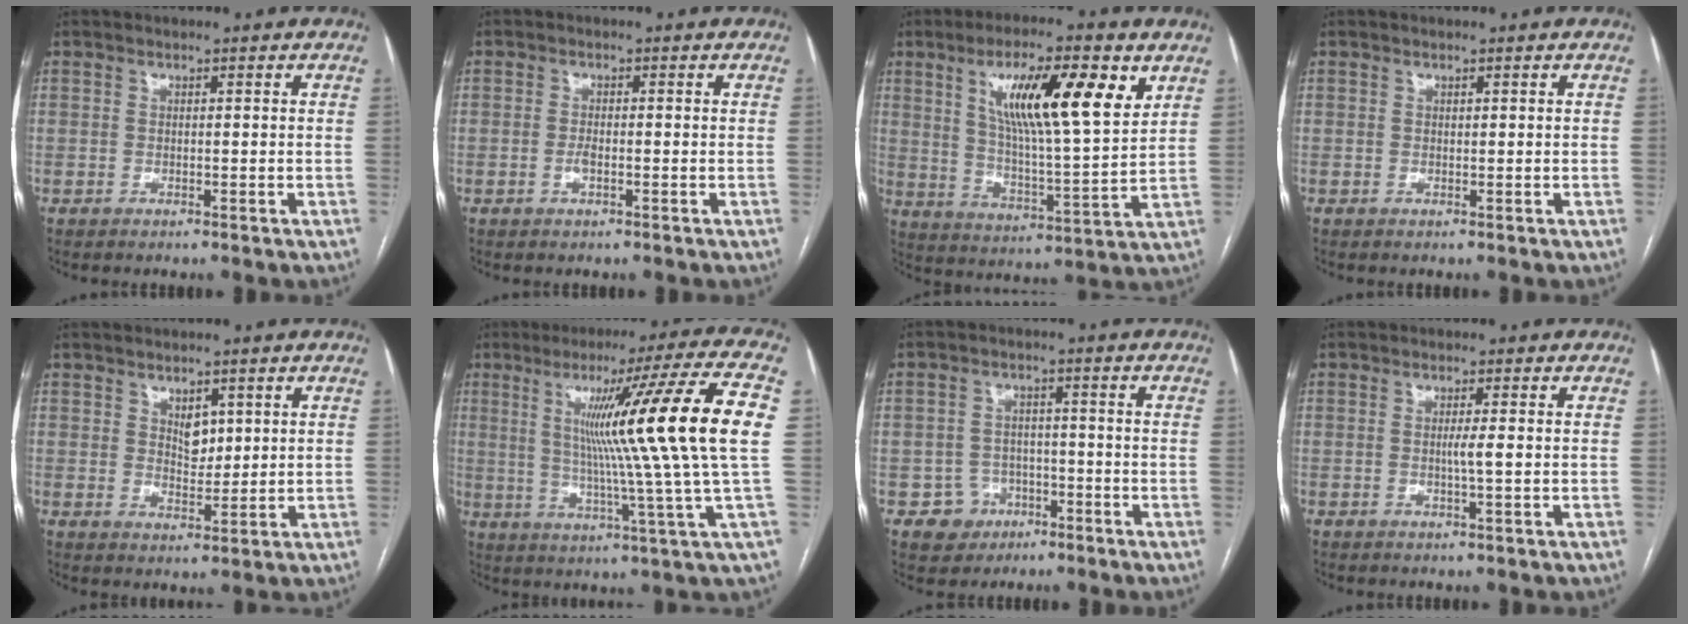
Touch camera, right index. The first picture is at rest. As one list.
[{"total": 1.6, "force": [-0.5, 0.4, 1.5], "torque": [-0.030, 0.000, -0.009]}, {"total": 16.0, "force": [7.0, 2.5, 14.2], "torque": [-0.243, 0.005, 0.115]}, {"total": 0.0}, {"total": 3.5, "force": [1.5, 2.1, 2.3], "torque": [-0.037, -0.002, 0.029]}, {"total": 19.5, "force": [3.5, -3.0, 18.9], "torque": [-0.272, -0.001, 0.038]}, {"total": 5.1, "force": [-2.5, 4.5, 0.5], "torque": [-0.001, 0.015, -0.032]}, {"total": 1.9, "force": [-0.1, -0.3, 1.9], "torque": [-0.035, -0.001, -0.003]}]